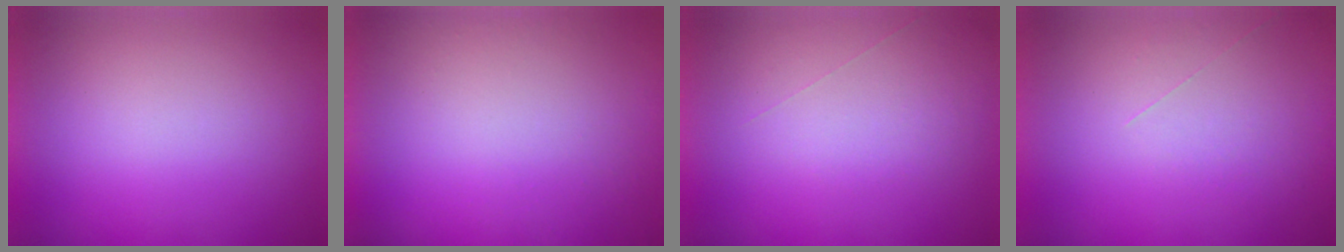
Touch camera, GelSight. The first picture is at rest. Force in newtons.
{"total": 4.7}
{"total": 1.0}
{"total": 1.2}